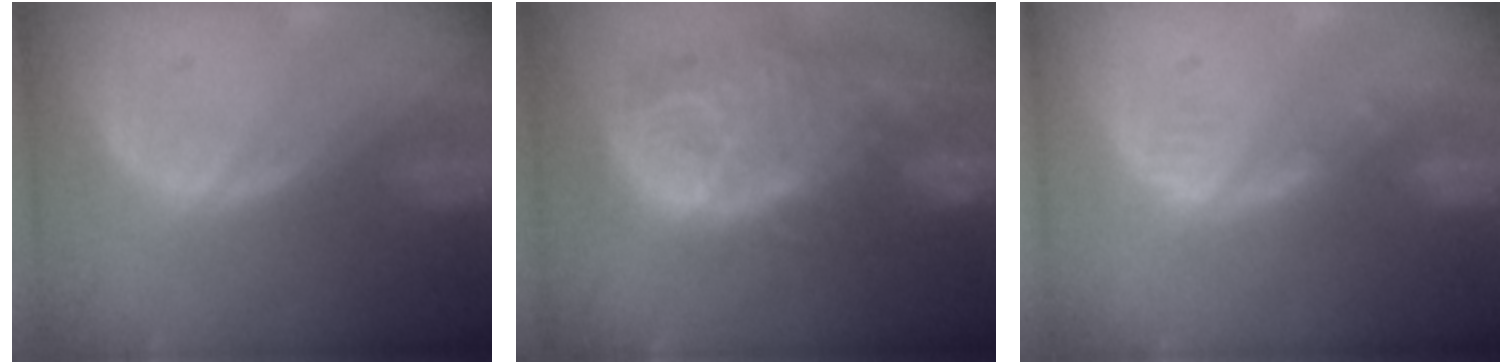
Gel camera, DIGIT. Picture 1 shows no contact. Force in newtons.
{"total": 13.8, "press": 12.0, "slide": 6.7}
{"total": 2.0, "press": 2.0, "slide": 0.3}